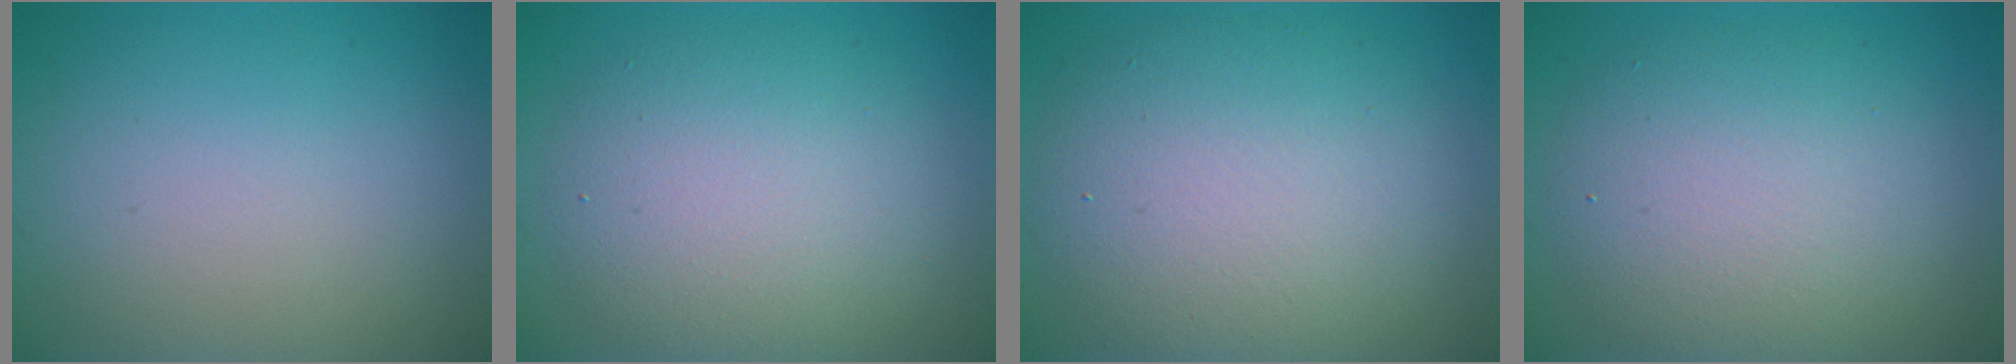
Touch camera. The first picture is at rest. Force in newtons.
{"total": 6.6, "press": 6.6, "slide": 0.5}
{"total": 8.9, "press": 8.9, "slide": 0.6}
{"total": 6.8, "press": 6.8, "slide": 0.3}